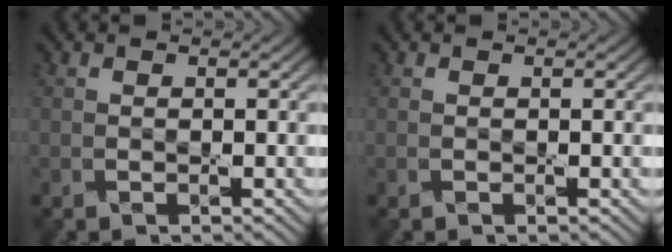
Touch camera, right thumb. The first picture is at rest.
{"total": 0.0}